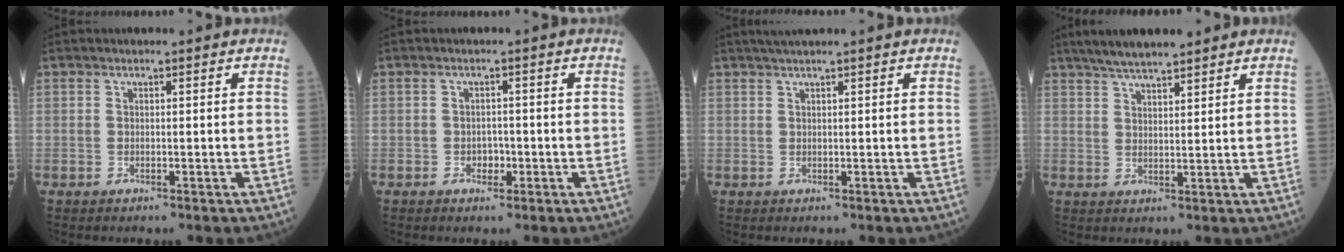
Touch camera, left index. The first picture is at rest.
{"total": 1.6, "force": [-0.7, 1.2, 0.9], "torque": [-0.012, 0.005, -0.009]}
{"total": 2.1, "force": [1.8, -0.5, 1.1], "torque": [-0.018, 0.015, 0.036]}
{"total": 8.6, "force": [7.2, 1.2, 4.5], "torque": [-0.074, 0.023, 0.123]}